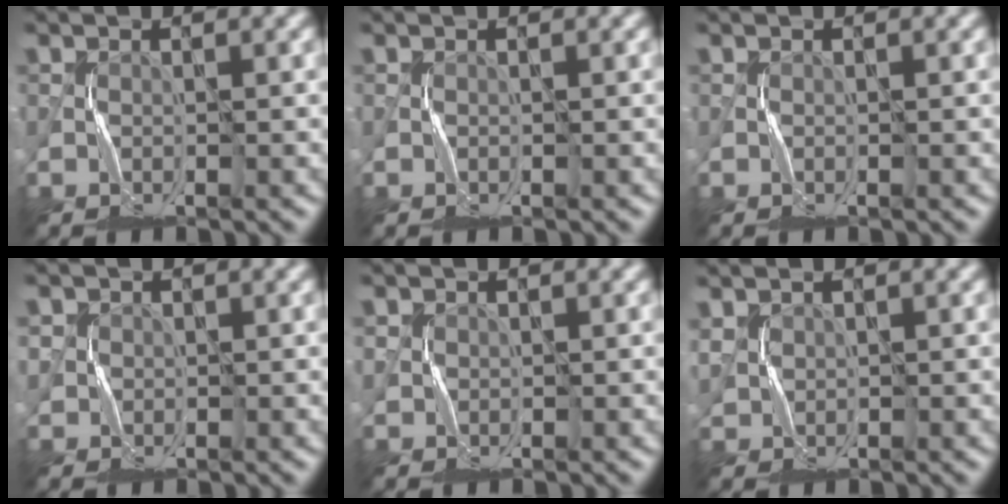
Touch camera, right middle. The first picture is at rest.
{"total": 0.0}
{"total": 0.0}
{"total": 1.3, "force": [0.6, 1.1, -0.3], "torque": [0.004, -0.004, 0.015]}
{"total": 0.9, "force": [0.5, 0.6, -0.4], "torque": [0.010, -0.005, 0.010]}
{"total": 1.3, "force": [1.1, 0.7, 0.0], "torque": [-0.006, 0.000, 0.025]}